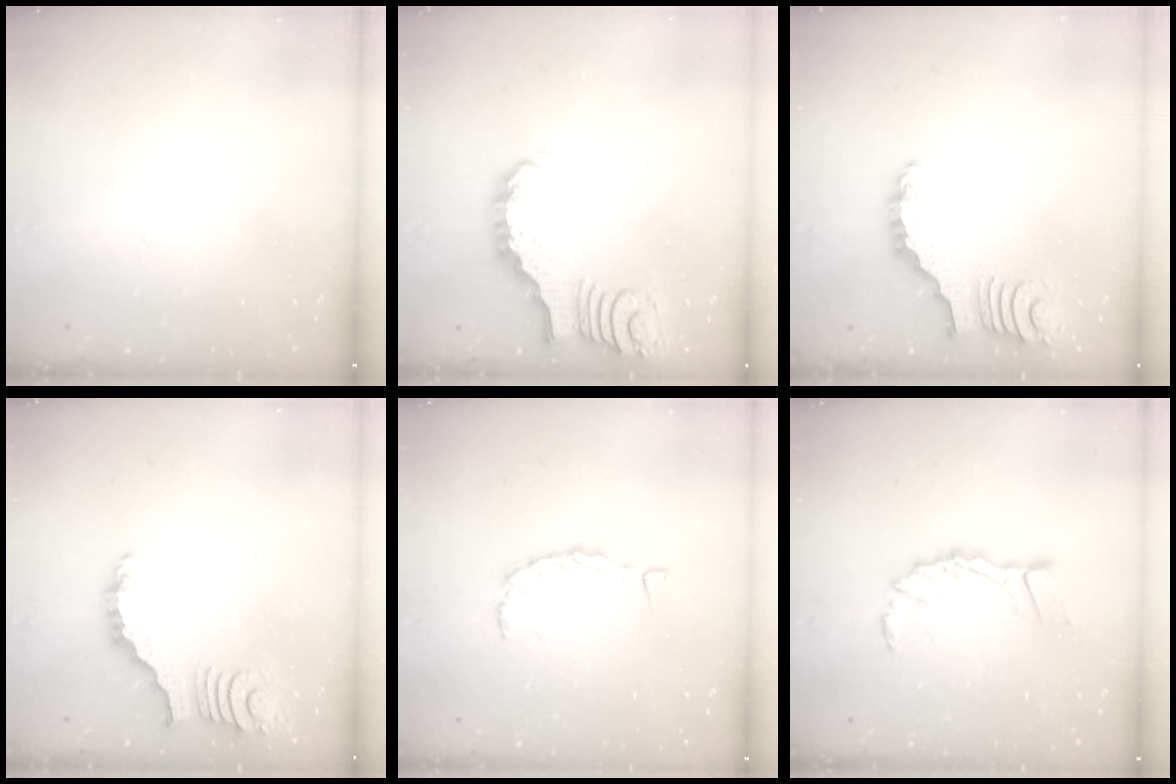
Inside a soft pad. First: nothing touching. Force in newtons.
{"total": 3.2, "press": 3.2, "slide": 0.3}
{"total": 3.0, "press": 2.9, "slide": 0.7}
{"total": 3.4, "press": 3.4, "slide": 0.6}
{"total": 0.0}
{"total": 9.8, "press": 9.6, "slide": 1.7}